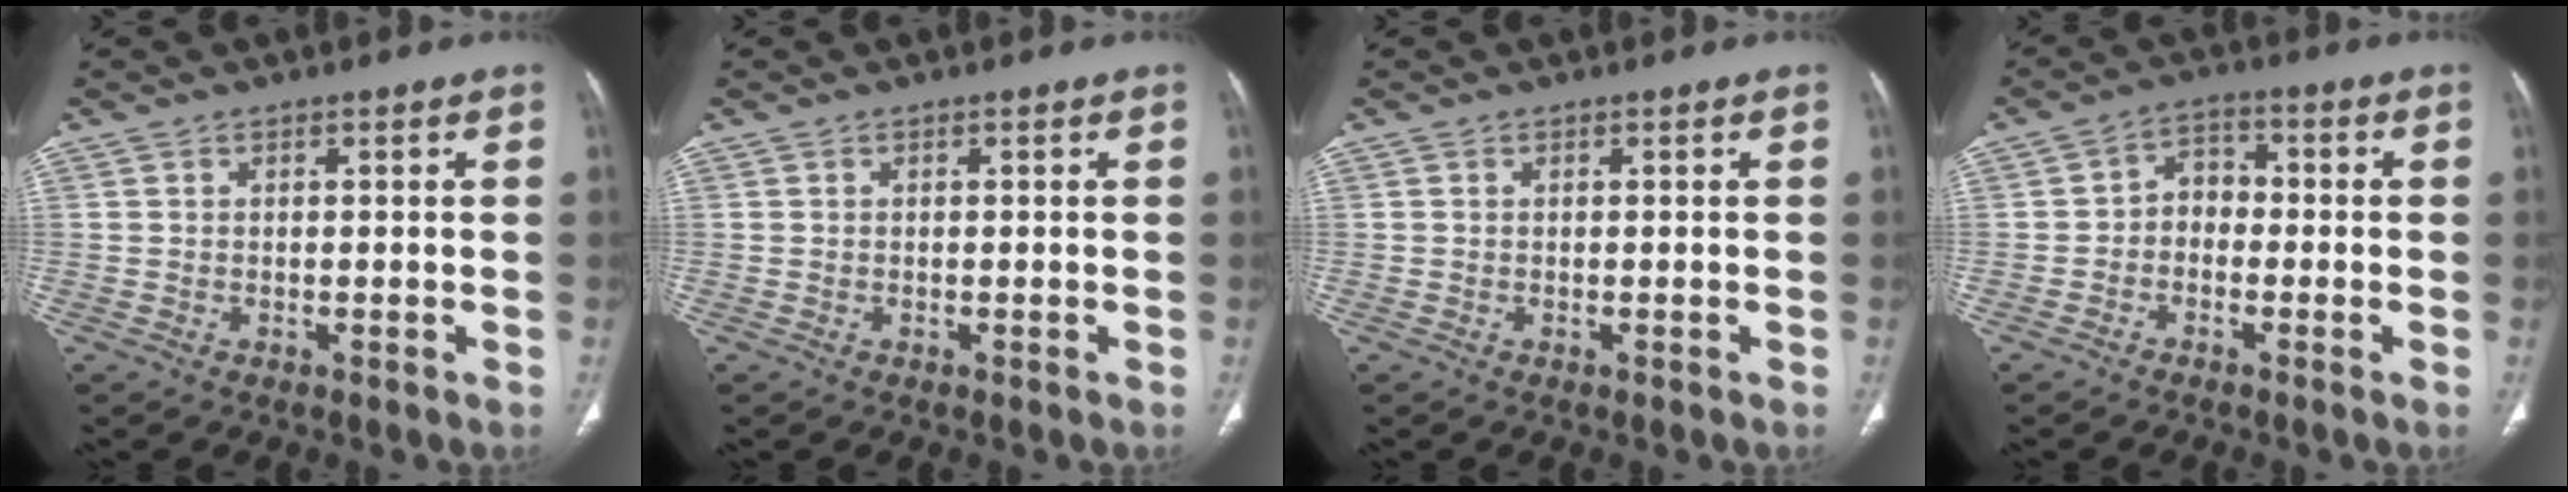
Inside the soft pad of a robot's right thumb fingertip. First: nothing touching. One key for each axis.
{"total": 0.0}
{"total": 0.0}
{"total": 4.5, "fx": -1.1, "fy": 3.5, "fz": 2.5, "tx": -0.020, "ty": 0.025, "tz": -0.034}